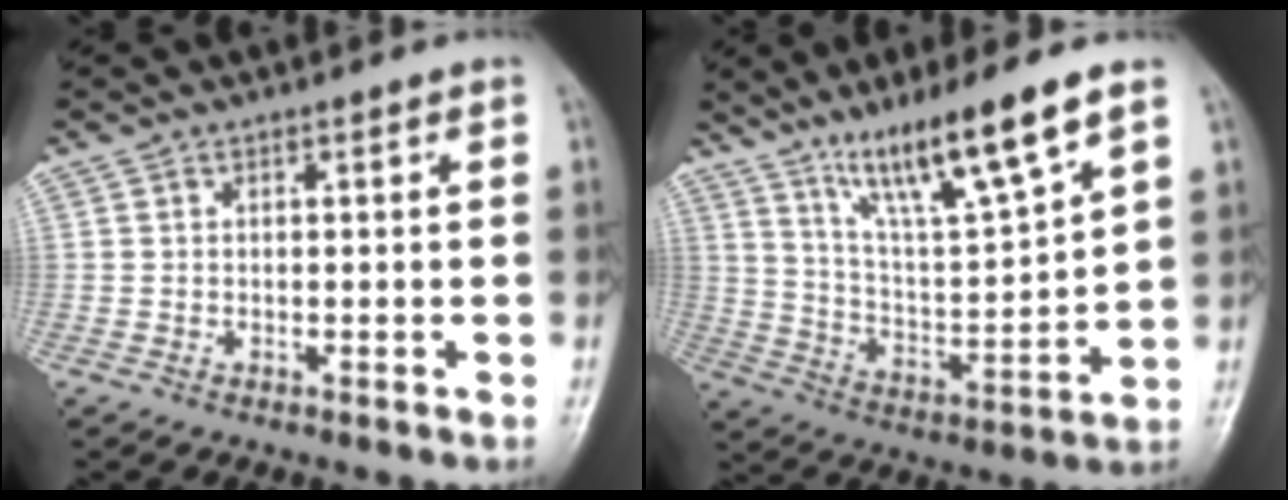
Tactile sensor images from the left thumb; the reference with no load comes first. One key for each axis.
{"total": 15.7, "fx": 10.3, "fy": 1.8, "fz": 11.8, "tx": -0.202, "ty": -0.054, "tz": 0.195}